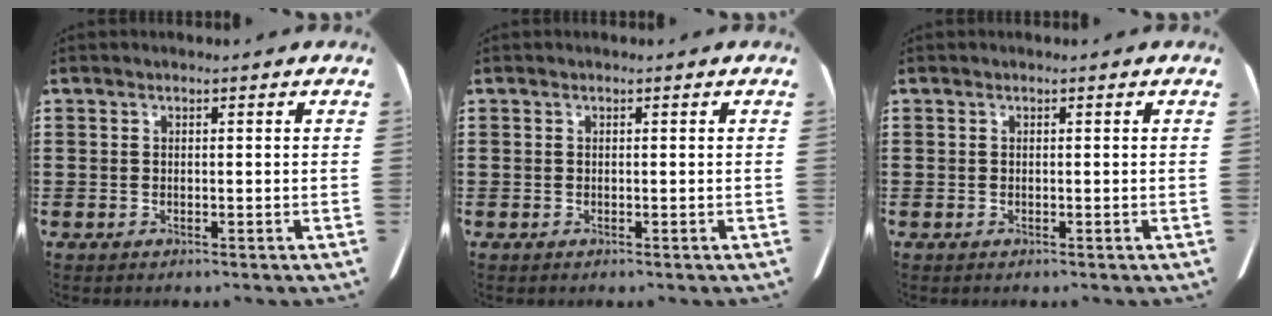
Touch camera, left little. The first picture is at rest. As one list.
[{"total": 0.0}, {"total": 0.0}]